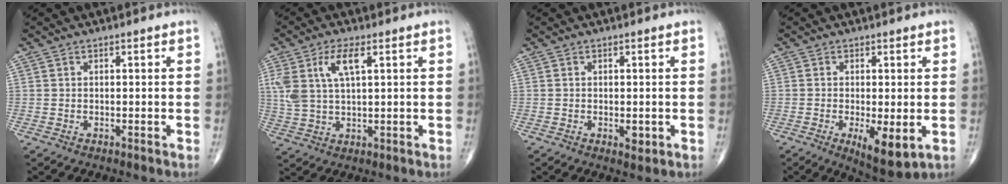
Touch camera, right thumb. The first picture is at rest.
{"total": 8.3, "force": [3.2, 3.3, 6.9], "torque": [-0.155, 0.001, 0.068]}
{"total": 1.9, "force": [-0.4, 0.9, 1.6], "torque": [-0.020, -0.004, -0.003]}
{"total": 7.6, "force": [-1.9, 2.6, 6.9], "torque": [-0.109, -0.022, -0.026]}